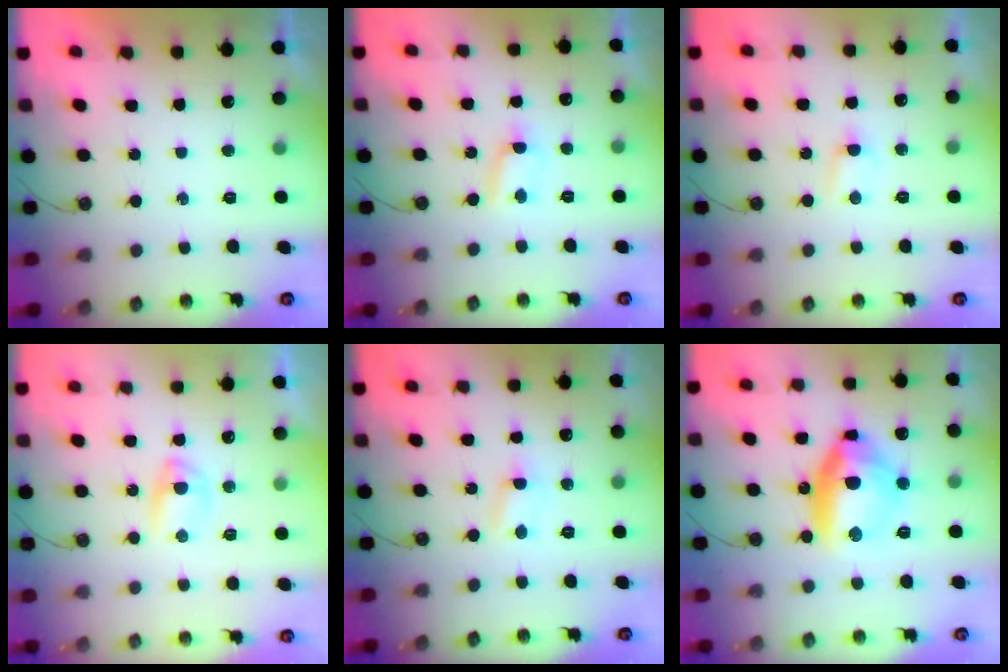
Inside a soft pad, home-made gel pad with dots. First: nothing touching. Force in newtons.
{"total": 4.3, "press": 4.3, "slide": 0.4}
{"total": 2.8, "press": 2.8, "slide": 0.4}
{"total": 3.9, "press": 3.9, "slide": 0.5}
{"total": 2.5, "press": 2.5, "slide": 0.4}
{"total": 16.6, "press": 15.4, "slide": 6.0}